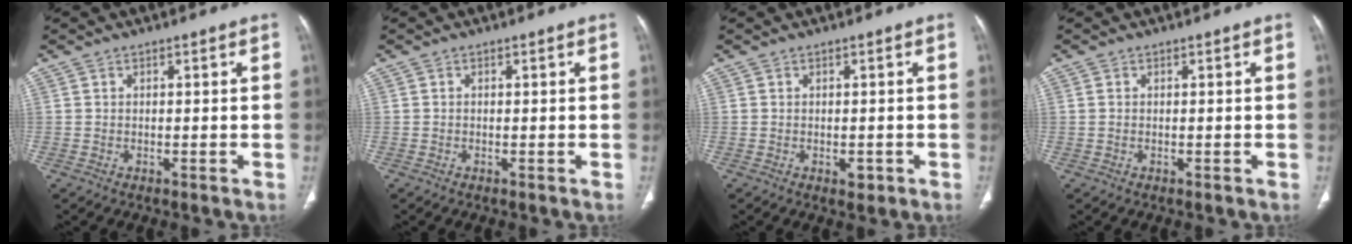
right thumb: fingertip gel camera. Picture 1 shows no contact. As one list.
[{"total": 0.0}, {"total": 1.6, "force": [-0.6, 1.0, 1.1], "torque": [-0.010, 0.000, -0.005]}, {"total": 0.5, "force": [0.0, 0.3, 0.4], "torque": [-0.015, -0.001, 0.002]}]